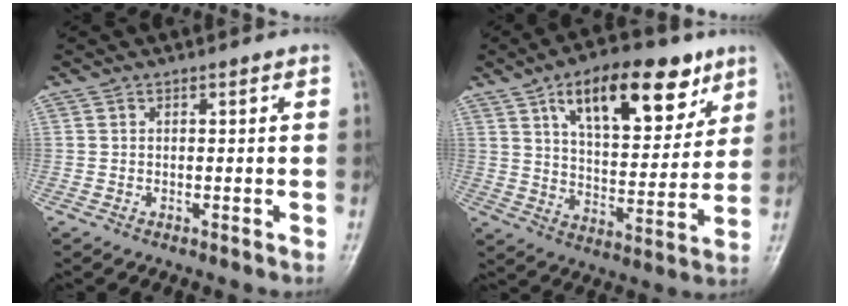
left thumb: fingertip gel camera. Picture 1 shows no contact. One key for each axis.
{"total": 19.7, "fx": 10.4, "fy": 9.2, "fz": 14.0, "tx": -0.166, "ty": -0.035, "tz": 0.167}